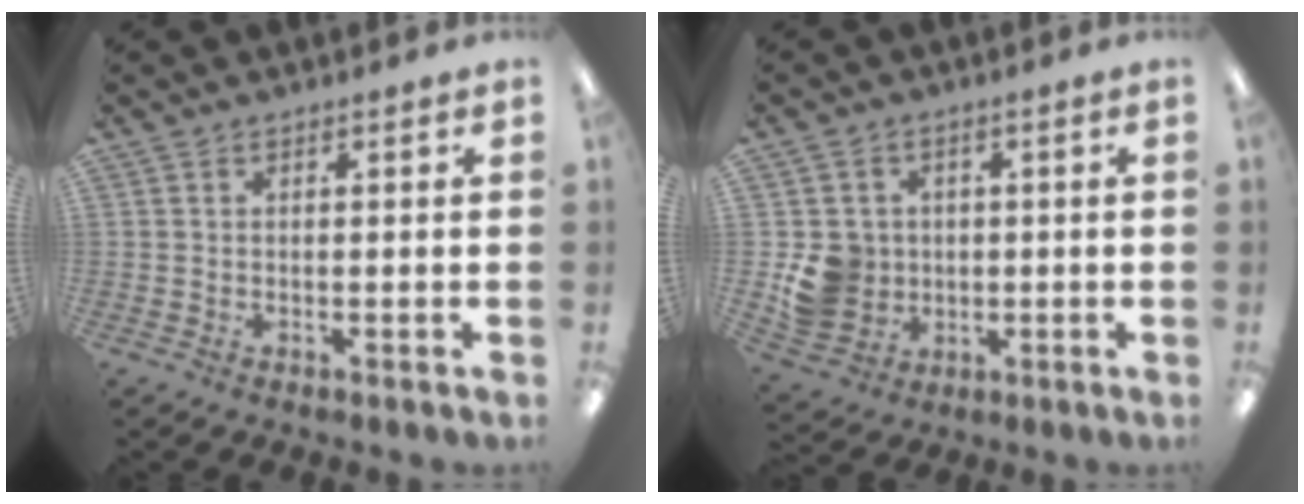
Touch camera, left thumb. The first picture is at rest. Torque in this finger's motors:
{"motor_torque": [-0.01, 0.11, 0.27, -0.28, 0.05]}